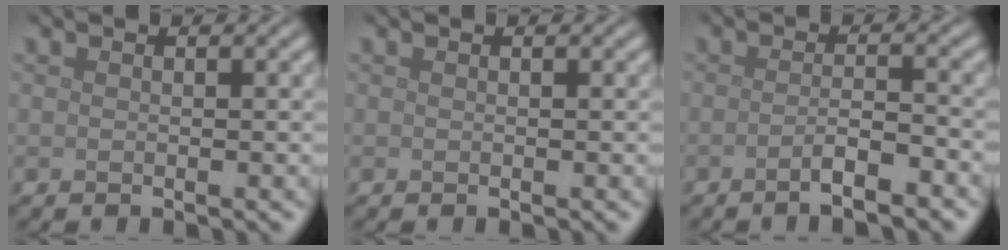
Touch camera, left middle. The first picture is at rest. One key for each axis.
{"total": 0.0}
{"total": 3.0, "fx": -1.7, "fy": 0.6, "fz": 2.3, "tx": -0.035, "ty": 0.005, "tz": -0.036}